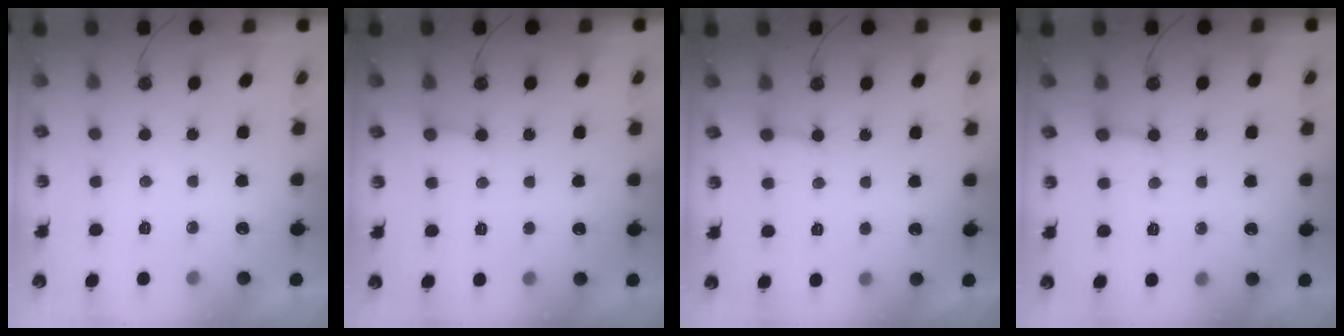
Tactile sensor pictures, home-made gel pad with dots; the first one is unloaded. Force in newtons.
{"total": 3.8, "press": 3.7, "slide": 0.3}
{"total": 3.8, "press": 3.8, "slide": 0.4}
{"total": 3.0, "press": 3.0, "slide": 0.3}